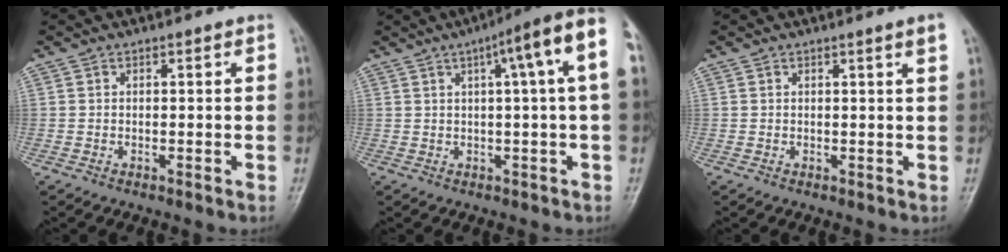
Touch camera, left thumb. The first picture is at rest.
{"total": 9.9, "force": [2.8, 0.1, 9.5], "torque": [-0.130, 0.025, 0.033]}
{"total": 1.8, "force": [1.0, -0.4, 1.5], "torque": [-0.019, -0.006, 0.015]}